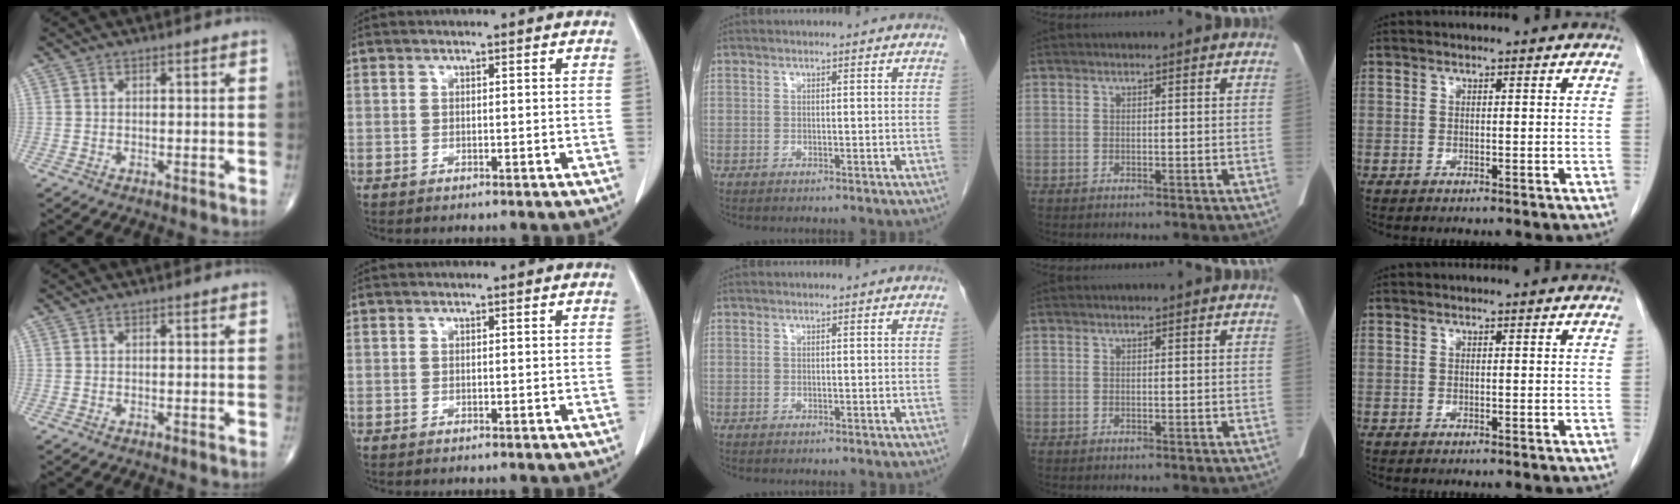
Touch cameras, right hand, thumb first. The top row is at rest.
{}